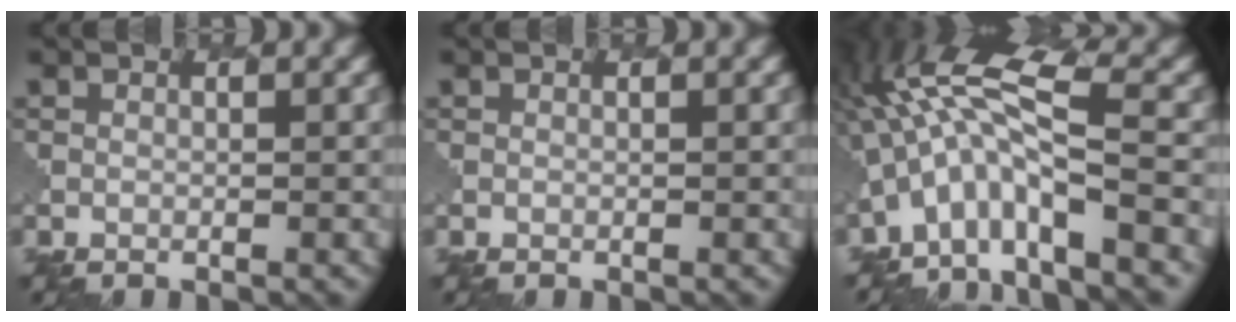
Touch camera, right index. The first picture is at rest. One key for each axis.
{"total": 0.0}
{"total": 10.9, "fx": -1.5, "fy": 2.9, "fz": 10.4, "tx": -0.194, "ty": 0.022, "tz": -0.025}